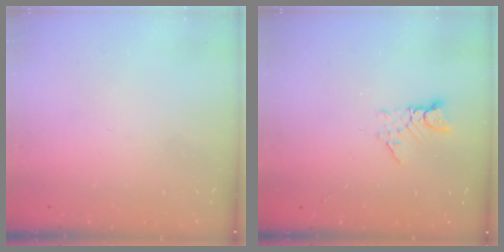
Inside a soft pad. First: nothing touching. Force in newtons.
{"total": 2.6, "press": 2.6, "slide": 0.3}